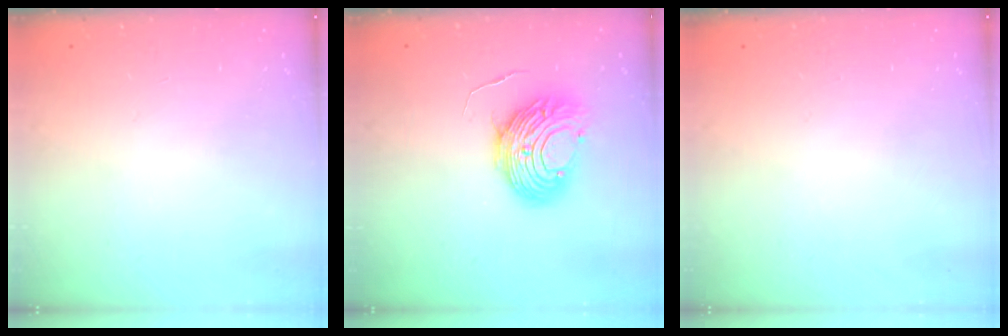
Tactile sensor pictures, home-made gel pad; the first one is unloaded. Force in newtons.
{"total": 10.9, "press": 10.8, "slide": 1.1}
{"total": 0.0}